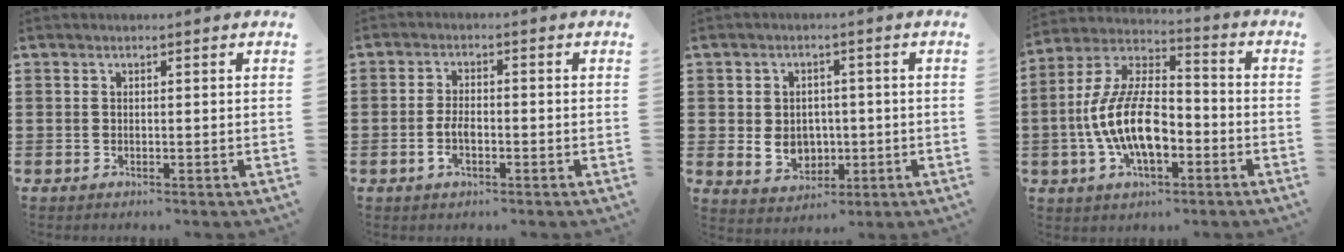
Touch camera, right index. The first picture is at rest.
{"total": 3.5, "force": [-1.2, 1.6, 2.9], "torque": [-0.068, -0.002, -0.026]}
{"total": 4.8, "force": [-0.4, 4.0, 2.5], "torque": [-0.044, 0.000, -0.010]}
{"total": 13.1, "force": [-3.9, 6.1, 10.9], "torque": [-0.253, -0.003, -0.076]}